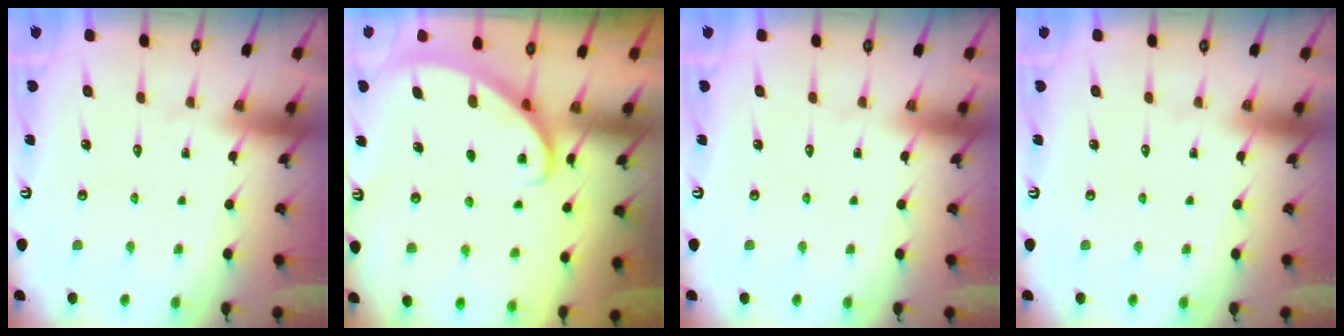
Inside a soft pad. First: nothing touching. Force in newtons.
{"total": 2.8, "press": 2.8, "slide": 0.1}
{"total": 0.0}
{"total": 0.0}